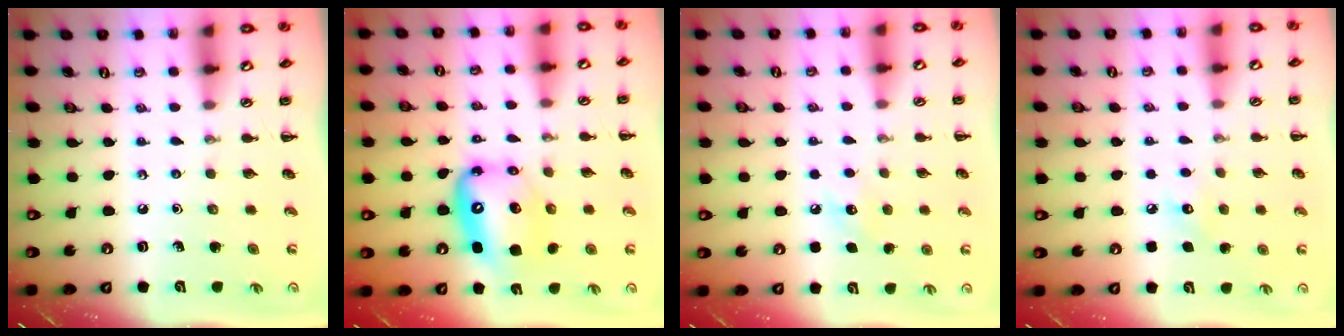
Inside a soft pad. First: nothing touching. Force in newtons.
{"total": 10.5, "press": 10.1, "slide": 2.6}
{"total": 6.8, "press": 6.5, "slide": 1.7}
{"total": 6.2, "press": 6.0, "slide": 1.8}